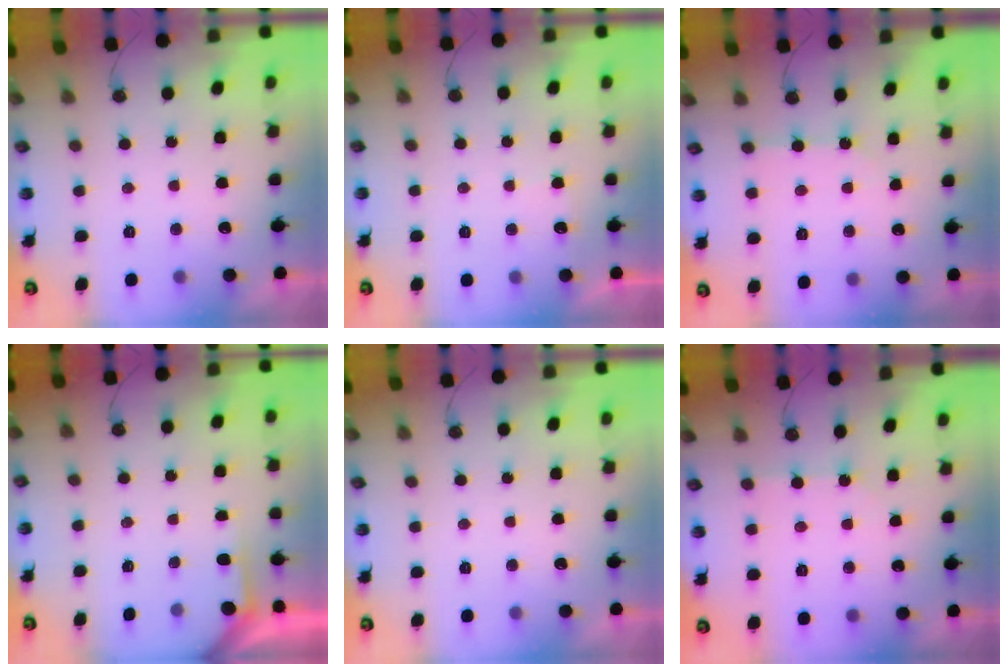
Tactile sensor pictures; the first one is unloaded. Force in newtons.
{"total": 2.2, "press": 2.2, "slide": 0.3}
{"total": 4.4, "press": 4.4, "slide": 0.7}
{"total": 2.2, "press": 2.2, "slide": 0.3}
{"total": 0.0}
{"total": 2.7, "press": 2.7, "slide": 0.5}